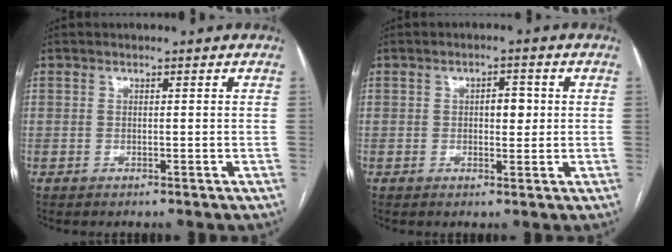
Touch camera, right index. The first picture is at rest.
{"total": 3.3, "force": [0.4, 1.7, 2.8], "torque": [-0.041, 0.010, 0.008]}